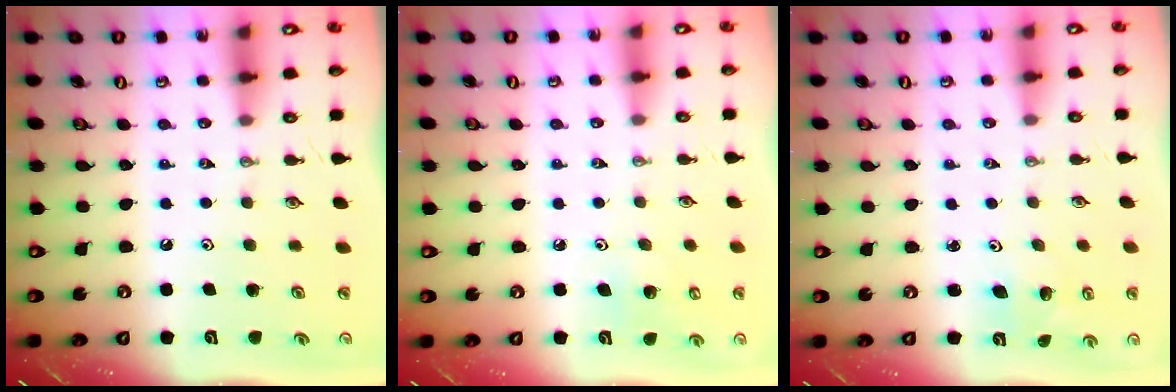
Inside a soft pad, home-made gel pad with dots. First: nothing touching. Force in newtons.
{"total": 6.0, "press": 6.0, "slide": 0.5}
{"total": 2.5, "press": 2.5, "slide": 0.1}